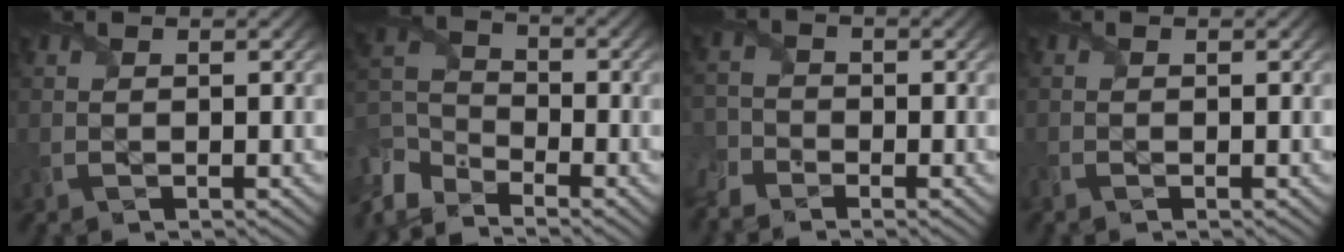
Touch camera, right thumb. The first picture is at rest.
{"total": 8.0, "force": [-6.3, 3.6, 3.4], "torque": [-0.090, -0.019, -0.141]}
{"total": 4.1, "force": [-3.4, 2.0, 1.2], "torque": [-0.037, -0.013, -0.075]}
{"total": 0.8, "force": [-0.7, 0.2, 0.2], "torque": [-0.008, -0.008, -0.014]}